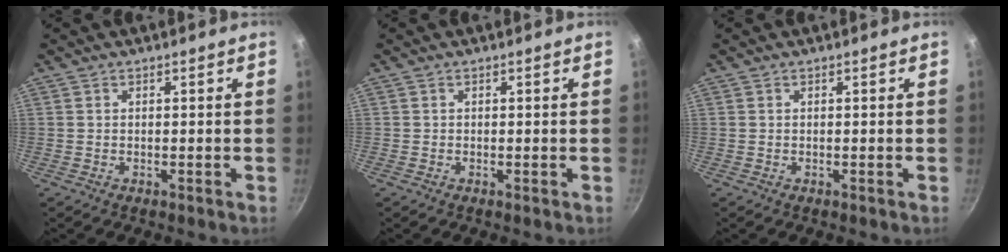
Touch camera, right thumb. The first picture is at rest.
{"total": 0.0}
{"total": 0.0}